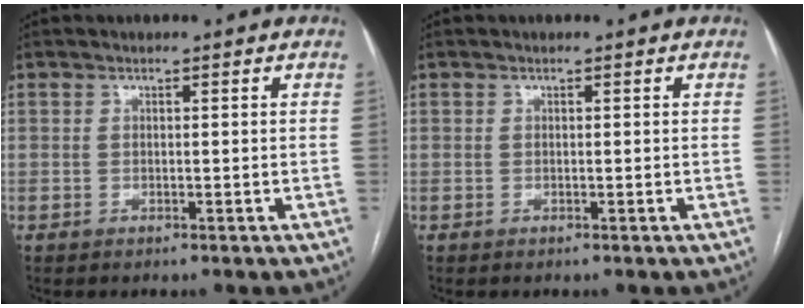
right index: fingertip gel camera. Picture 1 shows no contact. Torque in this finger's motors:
{"motor_torque": [0.00, 0.00, 0.00, 0.00]}